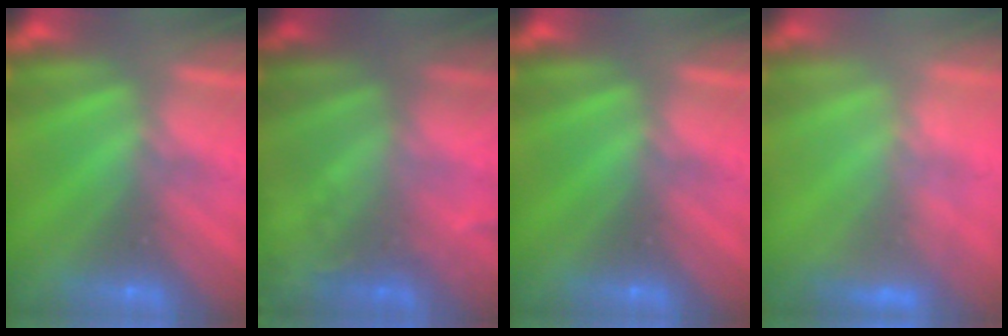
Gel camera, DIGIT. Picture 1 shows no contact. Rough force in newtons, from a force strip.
{"total": 2.3}
{"total": 0.0}
{"total": 2.4}